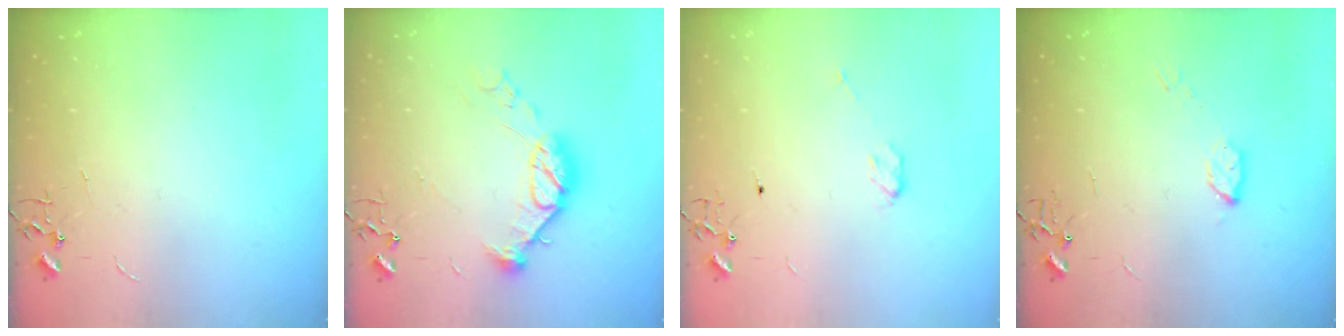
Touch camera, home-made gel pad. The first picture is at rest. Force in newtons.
{"total": 13.0, "press": 12.9, "slide": 0.8}
{"total": 3.8, "press": 3.8, "slide": 0.5}
{"total": 5.2, "press": 5.2, "slide": 0.3}